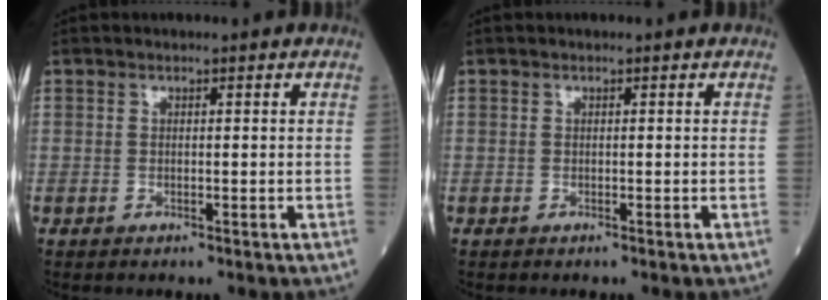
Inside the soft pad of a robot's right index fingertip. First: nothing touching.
{"total": 0.0}